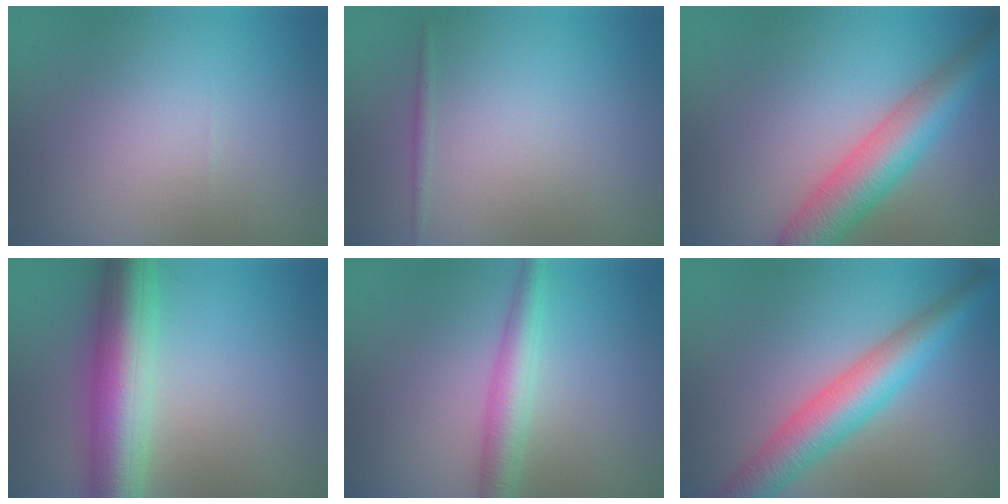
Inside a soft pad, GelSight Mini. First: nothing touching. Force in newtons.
{"total": 0.6, "press": 0.6, "slide": 0.0}
{"total": 6.3, "press": 6.3, "slide": 0.2}
{"total": 8.6, "press": 8.6, "slide": 0.3}
{"total": 3.5, "press": 3.5, "slide": 0.1}
{"total": 6.5, "press": 6.5, "slide": 0.1}